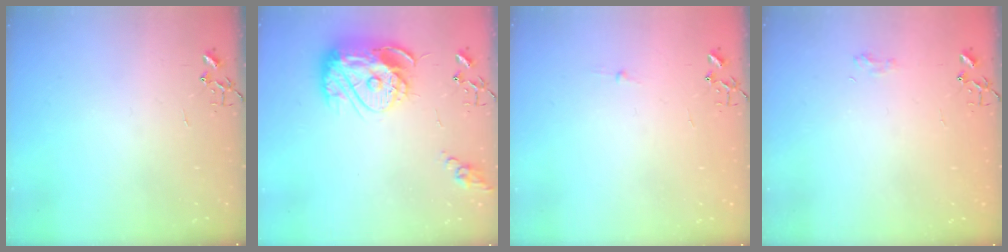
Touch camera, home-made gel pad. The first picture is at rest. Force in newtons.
{"total": 16.9, "press": 16.8, "slide": 1.7}
{"total": 2.8, "press": 2.8, "slide": 0.3}
{"total": 5.5, "press": 5.4, "slide": 0.7}